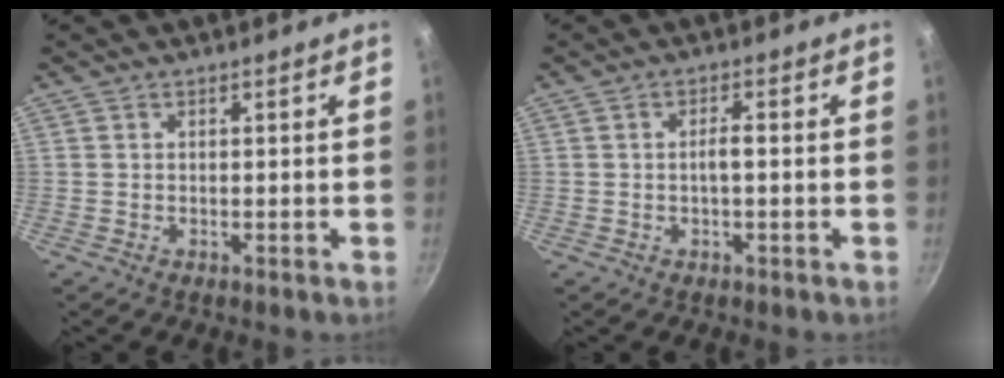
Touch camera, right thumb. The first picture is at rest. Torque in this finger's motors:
{"motor_torque": [0.17, 0.02, 0.60, 0.22, -0.02]}